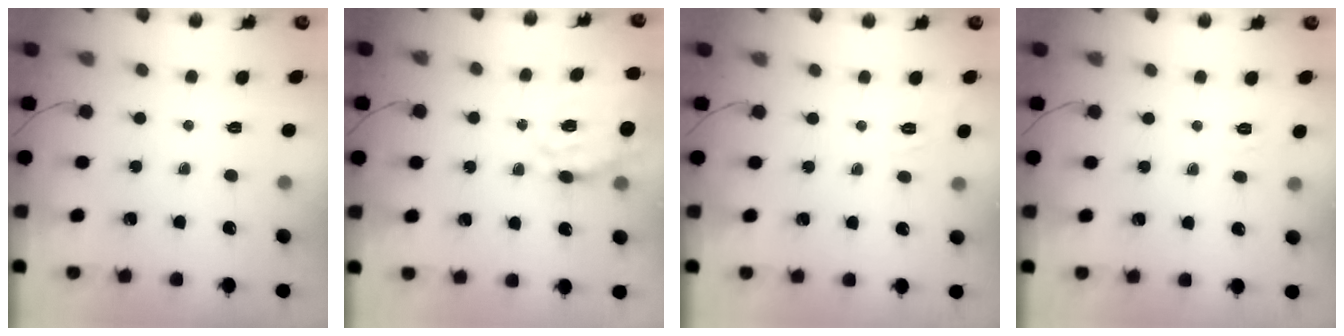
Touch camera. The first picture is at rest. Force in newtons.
{"total": 14.3, "press": 13.7, "slide": 3.9}
{"total": 3.0, "press": 2.4, "slide": 1.8}
{"total": 2.7, "press": 2.1, "slide": 1.6}